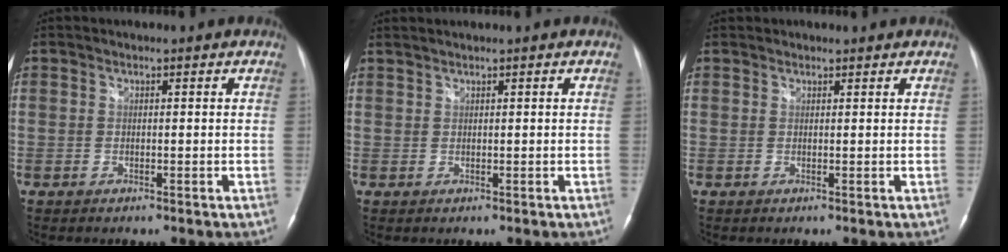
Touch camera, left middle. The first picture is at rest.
{"total": 1.0, "force": [1.0, -0.1, 0.2], "torque": [-0.009, 0.009, 0.025]}
{"total": 1.2, "force": [1.2, 0.4, 0.1], "torque": [-0.007, 0.013, 0.019]}